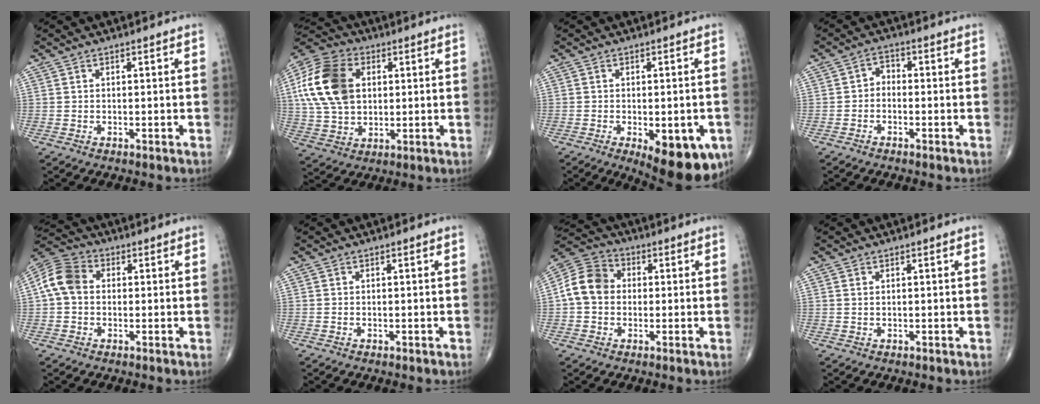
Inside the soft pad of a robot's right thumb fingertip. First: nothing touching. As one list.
[{"total": 17.8, "force": [3.5, 12.4, 12.4], "torque": [-0.237, 0.008, 0.061]}, {"total": 13.5, "force": [-5.3, 5.8, 10.9], "torque": [-0.115, -0.005, -0.059]}, {"total": 2.7, "force": [-0.8, 2.1, 1.5], "torque": [-0.011, 0.018, -0.027]}, {"total": 8.1, "force": [0.5, 6.3, 5.1], "torque": [-0.096, 0.025, -0.002]}, {"total": 0.0}, {"total": 9.3, "force": [0.2, 7.6, 5.4], "torque": [-0.090, 0.026, -0.010]}, {"total": 0.6, "force": [0.3, 0.3, 0.4], "torque": [-0.009, 0.001, 0.006]}]